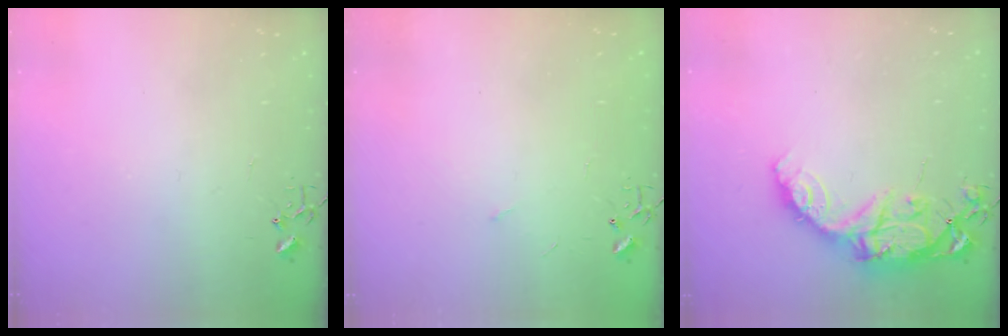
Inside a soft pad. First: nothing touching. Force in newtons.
{"total": 2.6, "press": 2.6, "slide": 0.4}
{"total": 14.9, "press": 14.8, "slide": 1.3}